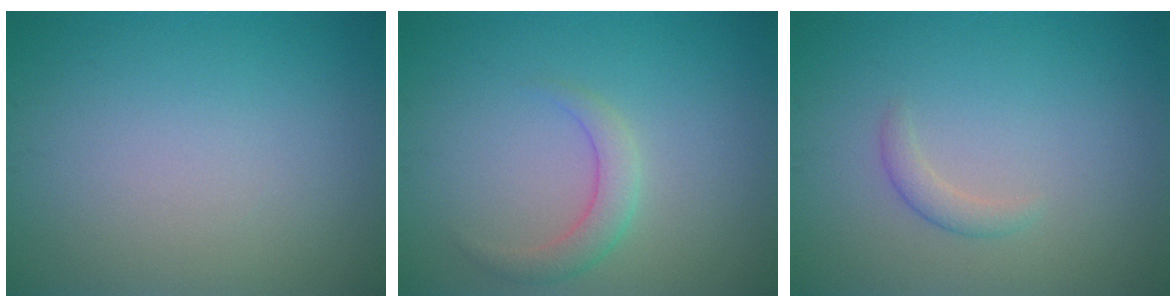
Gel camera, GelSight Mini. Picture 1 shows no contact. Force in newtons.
{"total": 2.2, "press": 2.2, "slide": 0.2}
{"total": 1.3, "press": 1.3, "slide": 0.0}